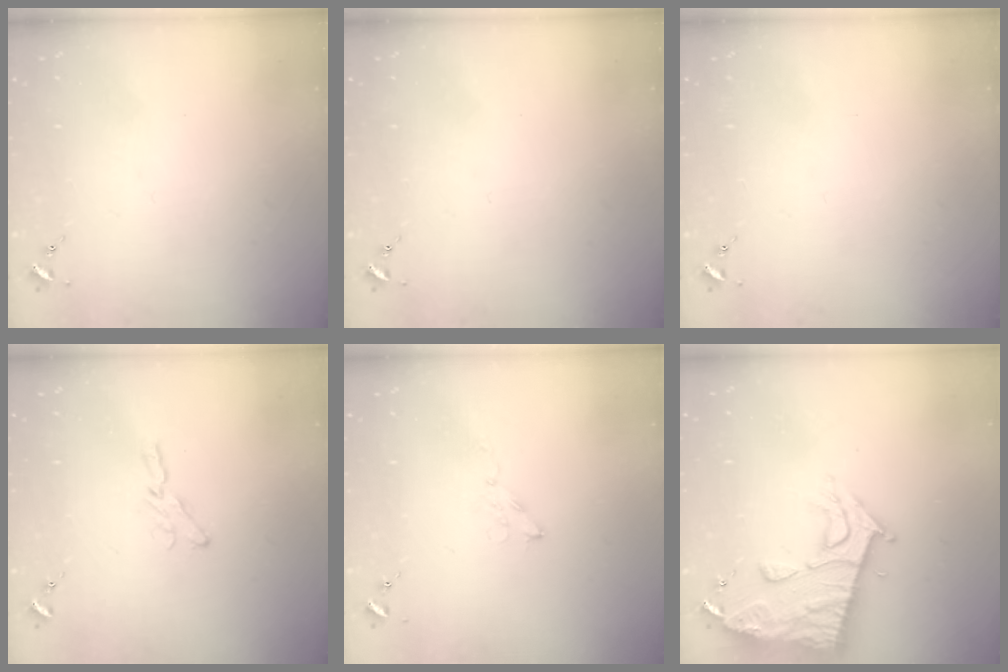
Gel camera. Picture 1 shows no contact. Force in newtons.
{"total": 0.0}
{"total": 0.0}
{"total": 5.6, "press": 5.6, "slide": 0.5}
{"total": 3.5, "press": 3.5, "slide": 0.4}
{"total": 14.4, "press": 14.3, "slide": 1.2}